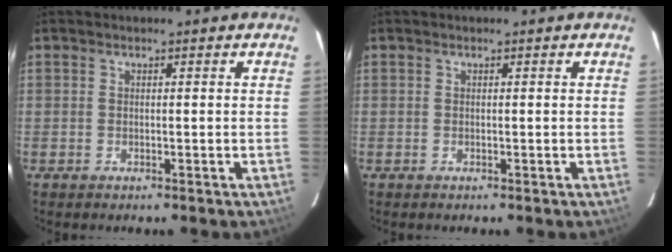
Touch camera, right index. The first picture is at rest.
{"total": 0.0}